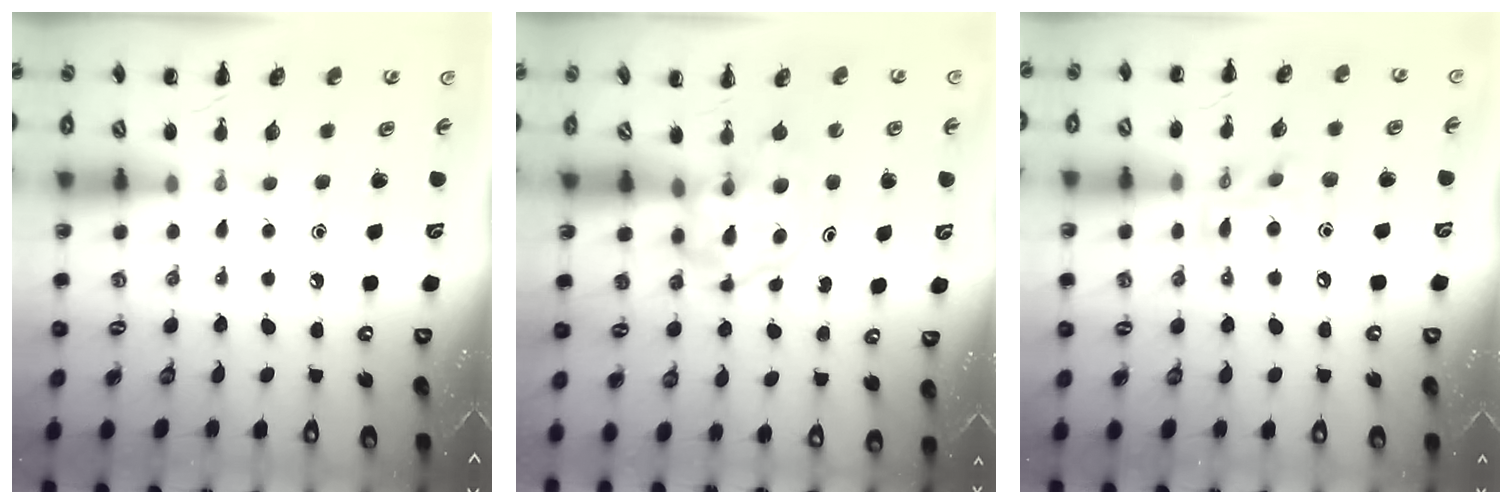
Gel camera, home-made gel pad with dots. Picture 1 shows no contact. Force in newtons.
{"total": 3.8, "press": 3.8, "slide": 0.4}
{"total": 11.1, "press": 10.9, "slide": 1.7}